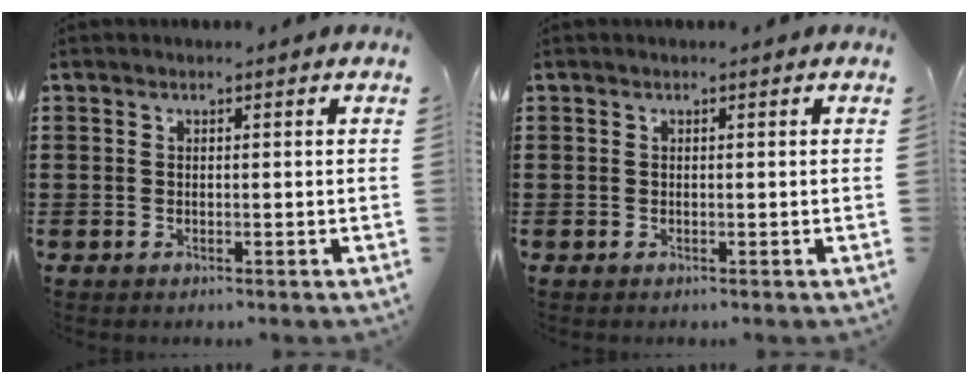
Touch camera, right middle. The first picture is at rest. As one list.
[{"total": 0.0}]